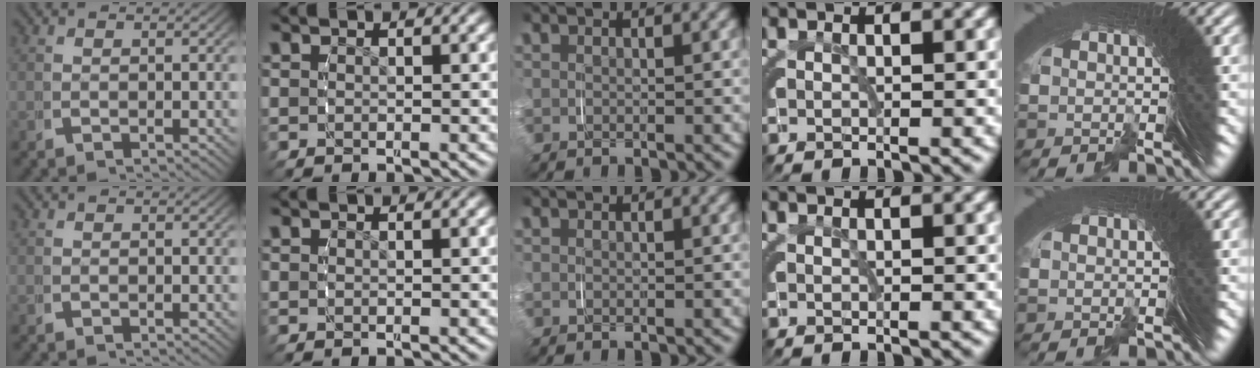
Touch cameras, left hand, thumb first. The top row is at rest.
{}